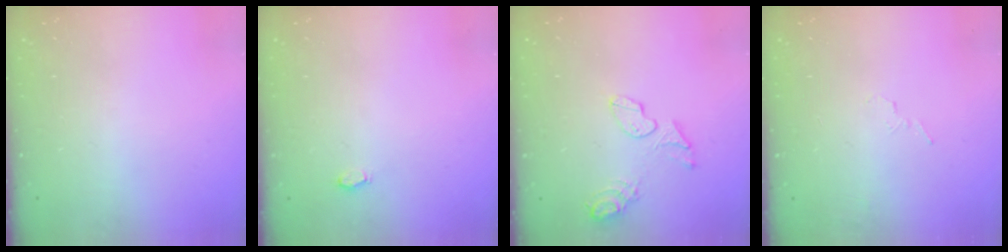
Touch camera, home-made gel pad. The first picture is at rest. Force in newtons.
{"total": 3.5, "press": 3.5, "slide": 0.5}
{"total": 10.5, "press": 9.0, "slide": 5.6}
{"total": 4.3, "press": 3.9, "slide": 1.8}